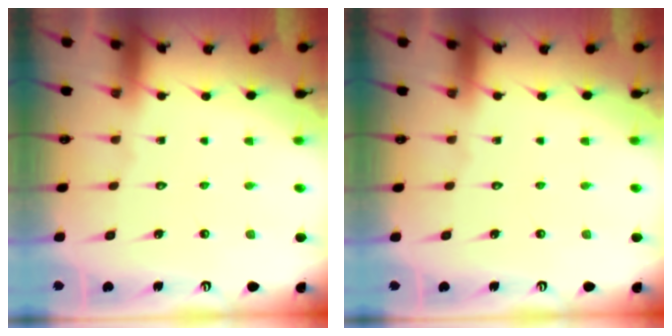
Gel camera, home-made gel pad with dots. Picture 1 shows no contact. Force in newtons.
{"total": 0.0}